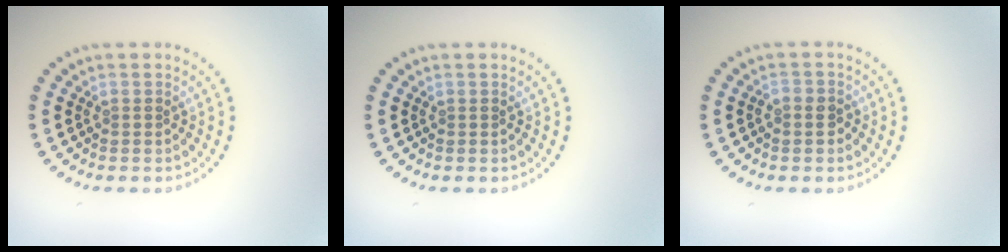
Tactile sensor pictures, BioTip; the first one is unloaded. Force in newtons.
{"total": 0.0}
{"total": 1.2, "press": 1.1, "slide": 0.4}